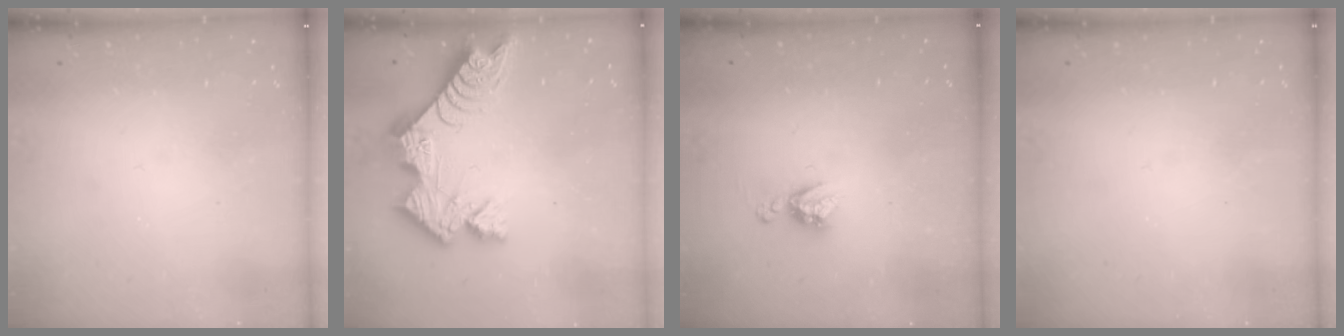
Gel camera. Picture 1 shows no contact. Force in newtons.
{"total": 13.7, "press": 13.7, "slide": 1.1}
{"total": 5.3, "press": 5.3, "slide": 0.5}
{"total": 0.0}